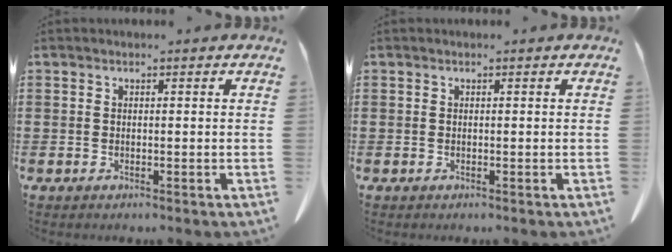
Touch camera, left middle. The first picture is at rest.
{"total": 0.0}